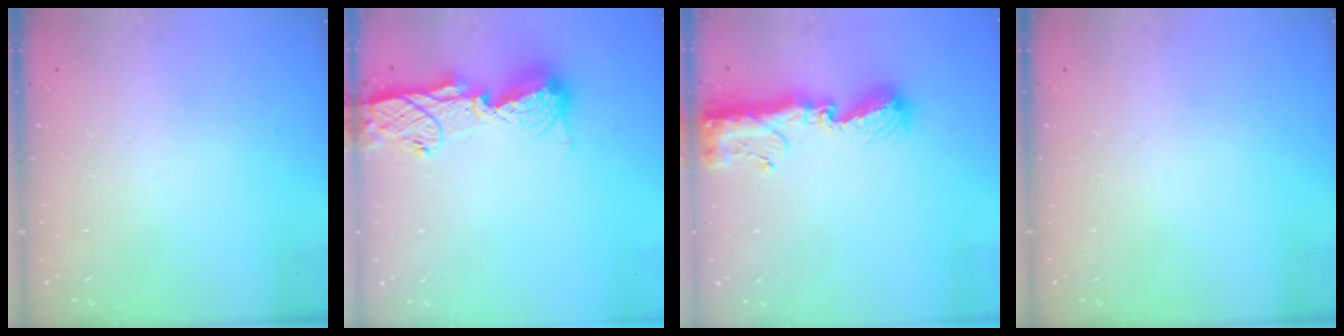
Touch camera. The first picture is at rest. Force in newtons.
{"total": 12.9, "press": 12.9, "slide": 1.2}
{"total": 9.7, "press": 9.6, "slide": 0.9}
{"total": 0.0}